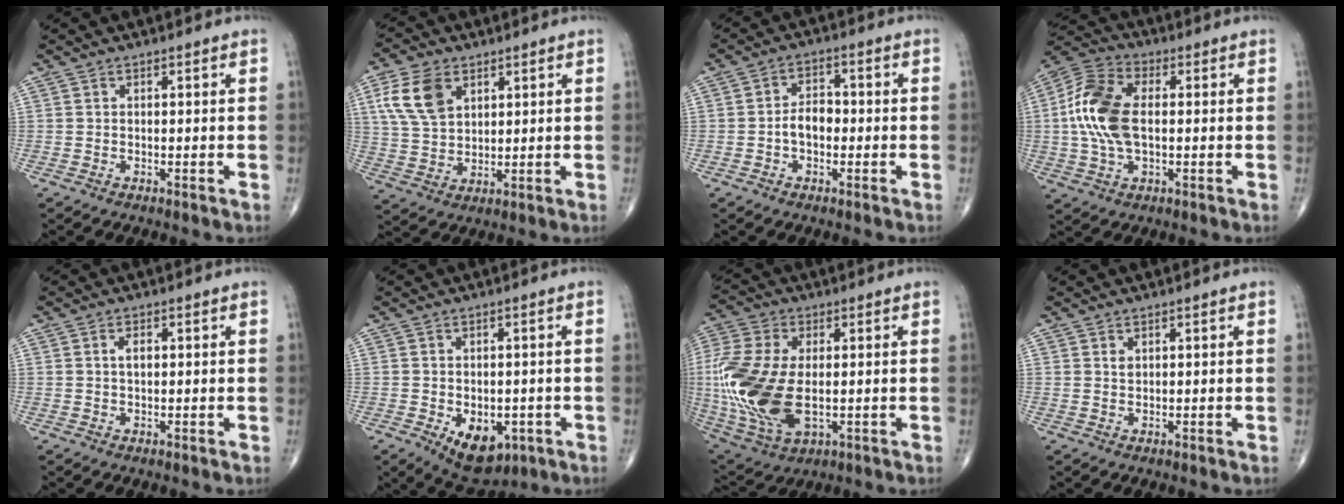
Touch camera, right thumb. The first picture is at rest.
{"total": 10.1, "force": [4.2, 6.5, 6.5], "torque": [-0.118, -0.009, 0.086]}
{"total": 4.7, "force": [-1.0, 3.1, 3.4], "torque": [-0.047, 0.019, -0.024]}
{"total": 13.7, "force": [0.4, 7.7, 11.3], "torque": [-0.243, 0.018, 0.001]}
{"total": 2.0, "force": [0.3, 1.1, 1.6], "torque": [-0.031, 0.003, 0.006]}
{"total": 9.2, "force": [-3.3, 5.7, 6.4], "torque": [-0.073, 0.001, -0.034]}
{"total": 21.3, "force": [-1.1, 11.8, 17.7], "torque": [-0.418, -0.021, -0.008]}
{"total": 1.0, "force": [0.5, 0.6, 0.6], "torque": [-0.008, -0.002, 0.011]}